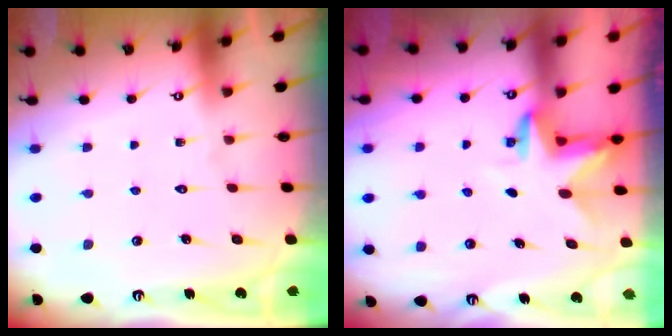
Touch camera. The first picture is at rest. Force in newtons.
{"total": 3.2, "press": 3.2, "slide": 0.1}